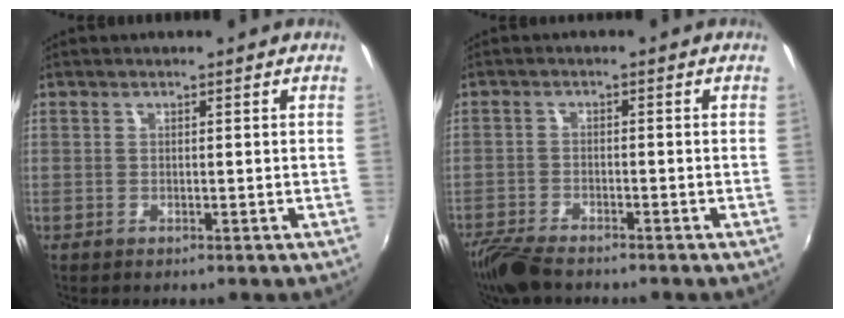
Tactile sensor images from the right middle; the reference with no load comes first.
{"total": 6.8, "force": [-5.8, 1.6, 3.0], "torque": [-0.084, -0.025, -0.111]}